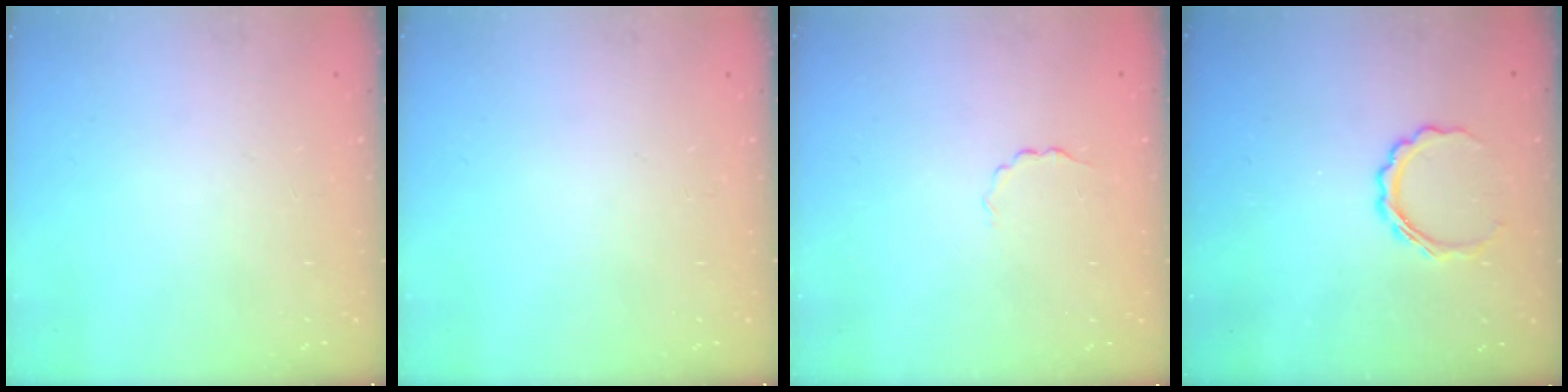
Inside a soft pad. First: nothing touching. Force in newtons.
{"total": 0.0}
{"total": 2.0, "press": 1.9, "slide": 0.6}
{"total": 6.4, "press": 6.3, "slide": 0.9}